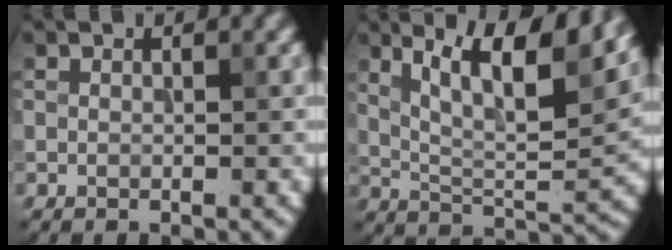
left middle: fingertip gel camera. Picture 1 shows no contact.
{"total": 10.2, "force": [5.6, 2.8, 8.1], "torque": [-0.136, 0.003, 0.100]}